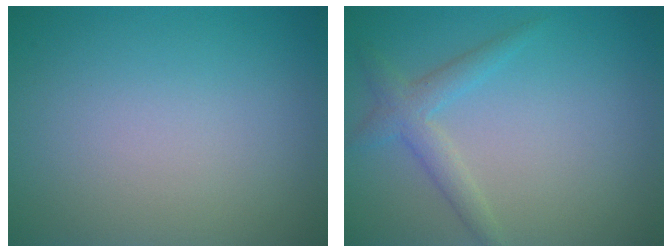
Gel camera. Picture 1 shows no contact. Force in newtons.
{"total": 2.4, "press": 2.4, "slide": 0.2}